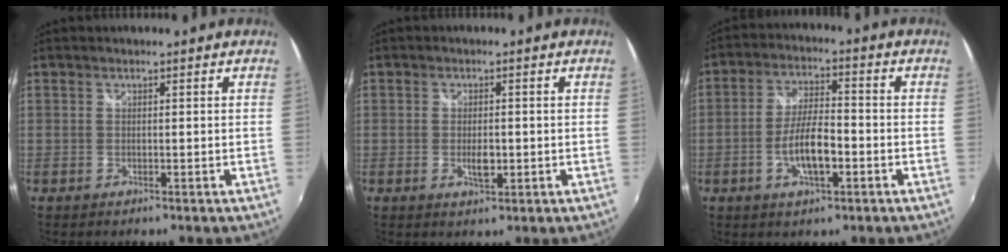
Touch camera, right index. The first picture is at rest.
{"total": 3.0, "force": [-0.7, 1.3, 2.7], "torque": [-0.048, -0.004, -0.010]}
{"total": 8.1, "force": [-2.8, 2.5, 7.2], "torque": [-0.142, 0.000, -0.048]}